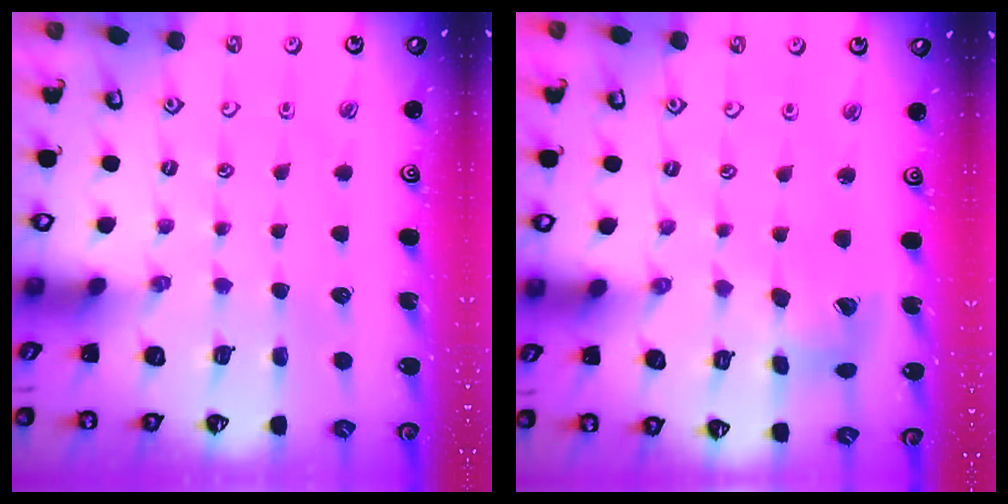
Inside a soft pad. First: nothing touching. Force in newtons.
{"total": 11.0, "press": 10.9, "slide": 1.5}